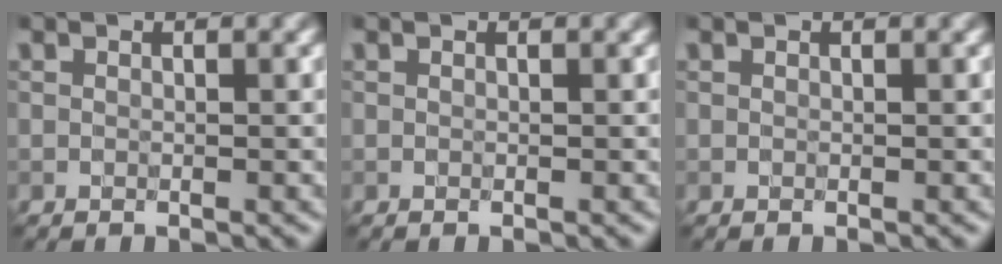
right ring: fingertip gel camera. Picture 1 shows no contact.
{"total": 0.0}
{"total": 0.0}